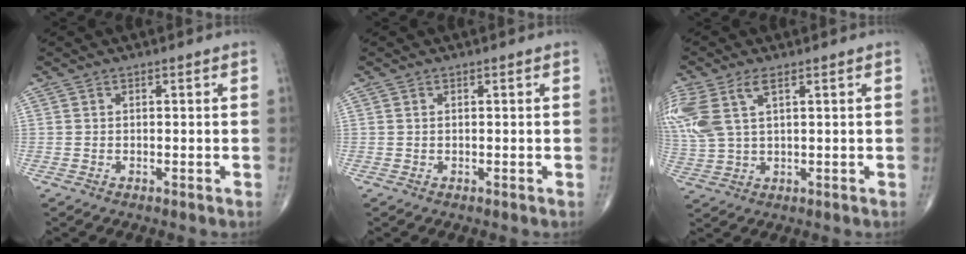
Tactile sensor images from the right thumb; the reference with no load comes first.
{"total": 0.0}
{"total": 11.5, "force": [4.1, 5.5, 9.1], "torque": [-0.243, 0.006, 0.090]}